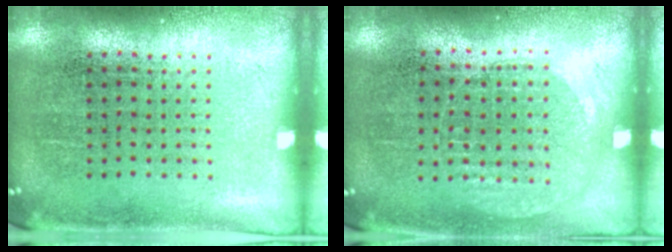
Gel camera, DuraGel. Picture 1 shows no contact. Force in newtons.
{"total": 1.0, "press": 0.9, "slide": 0.4}